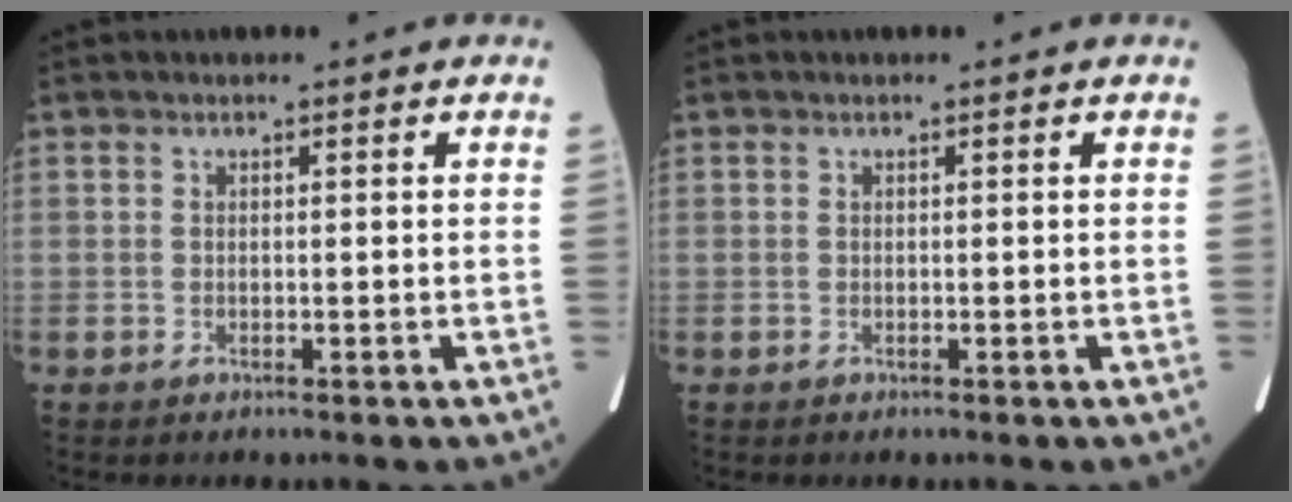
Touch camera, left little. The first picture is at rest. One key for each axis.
{"total": 0.0}